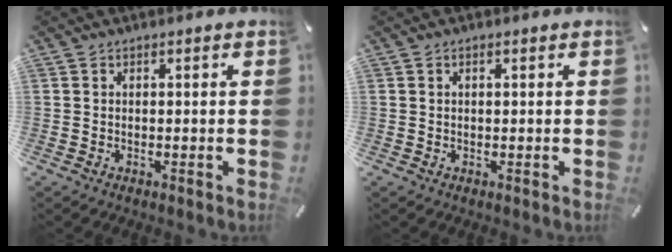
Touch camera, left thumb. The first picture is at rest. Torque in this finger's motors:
{"motor_torque": [-0.08, -0.36, 0.07, 0.19, -0.03]}